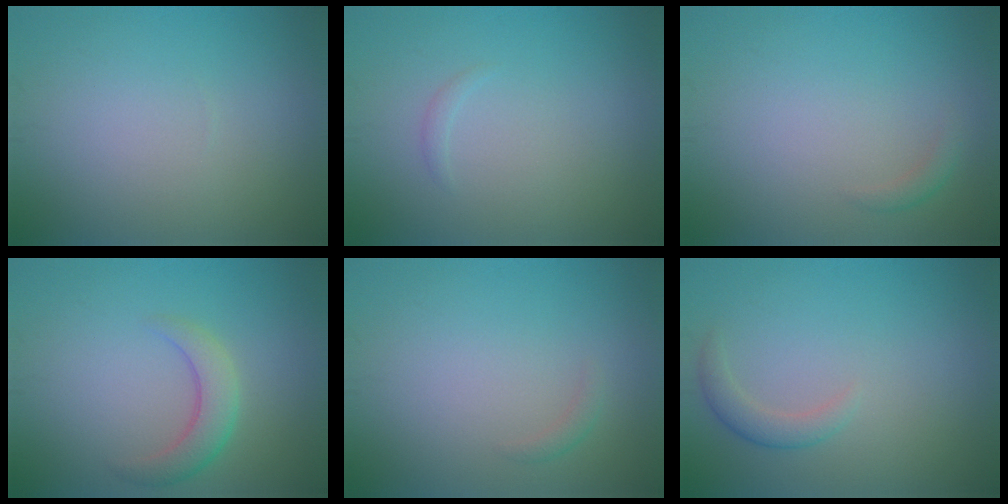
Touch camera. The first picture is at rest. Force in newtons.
{"total": 0.6, "press": 0.5, "slide": 0.1}
{"total": 0.9, "press": 0.9, "slide": 0.0}
{"total": 2.9, "press": 2.9, "slide": 0.1}
{"total": 0.8, "press": 0.8, "slide": 0.0}
{"total": 1.8, "press": 1.7, "slide": 0.2}